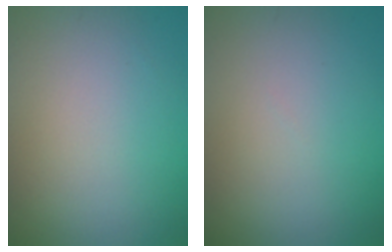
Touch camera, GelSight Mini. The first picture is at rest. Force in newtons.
{"total": 0.0}